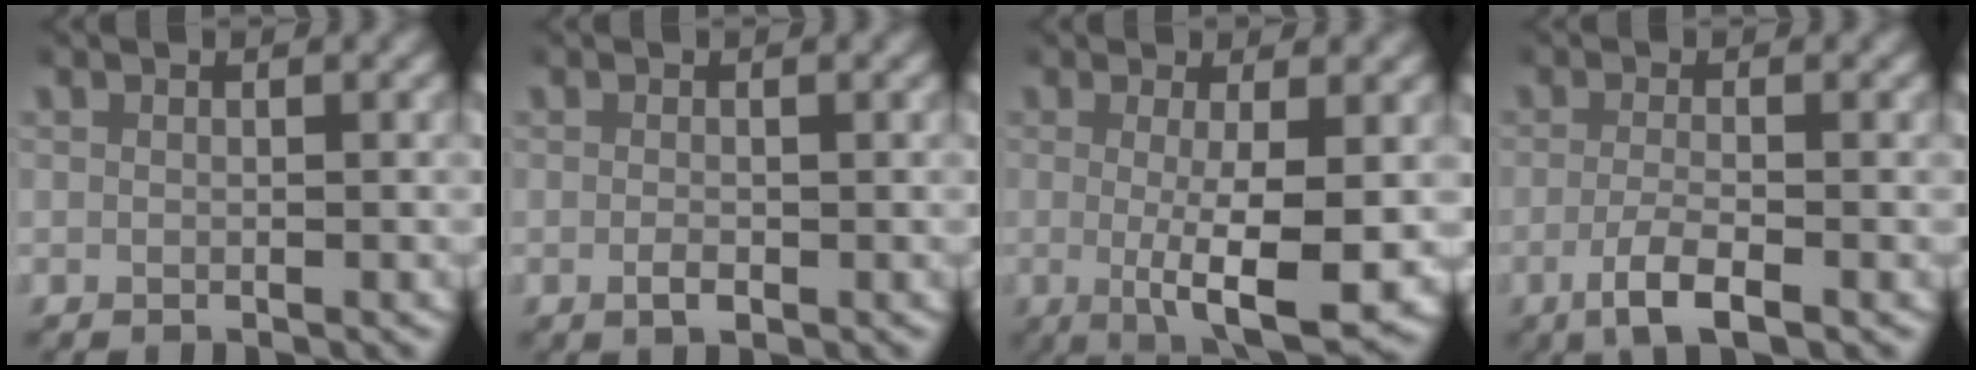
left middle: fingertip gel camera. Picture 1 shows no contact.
{"total": 0.8, "force": [-0.2, 0.4, 0.7], "torque": [-0.014, -0.006, -0.001]}
{"total": 6.6, "force": [-1.7, 1.9, 6.1], "torque": [-0.100, -0.028, -0.010]}
{"total": 3.5, "force": [-1.8, 0.9, 2.8], "torque": [-0.057, -0.017, -0.022]}